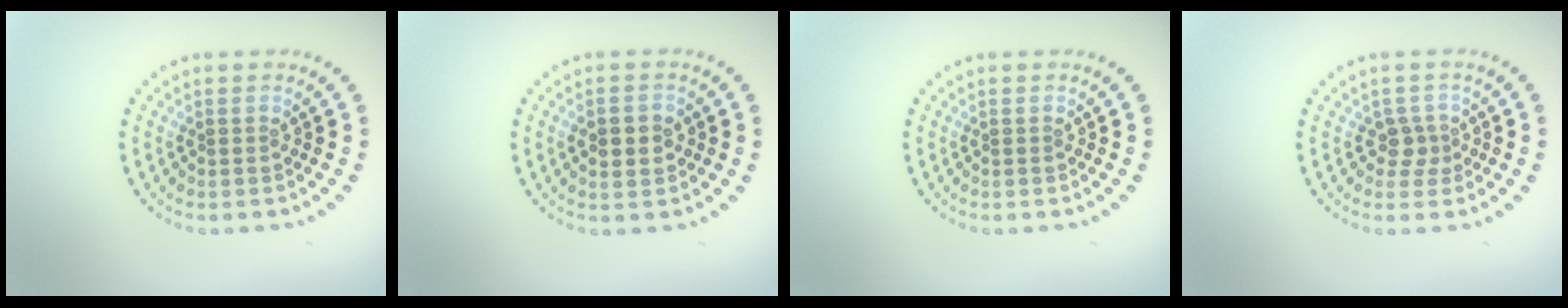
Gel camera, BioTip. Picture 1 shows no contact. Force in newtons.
{"total": 2.5, "press": 2.5, "slide": 0.0}
{"total": 0.0}
{"total": 1.7, "press": 1.4, "slide": 1.0}